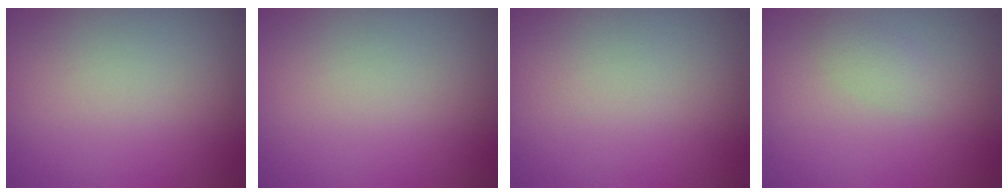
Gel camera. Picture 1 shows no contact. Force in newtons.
{"total": 0.0}
{"total": 0.0}
{"total": 1.2, "press": 1.2, "slide": 0.1}